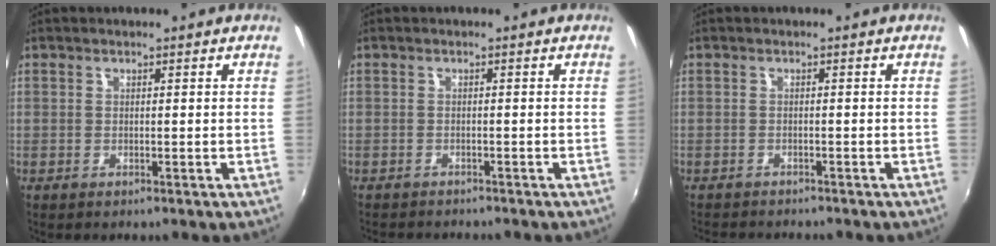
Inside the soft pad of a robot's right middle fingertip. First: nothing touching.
{"total": 3.3, "force": [-3.1, 0.7, 0.7], "torque": [-0.025, -0.015, -0.049]}
{"total": 3.7, "force": [-3.5, 0.6, 0.9], "torque": [-0.029, -0.016, -0.058]}